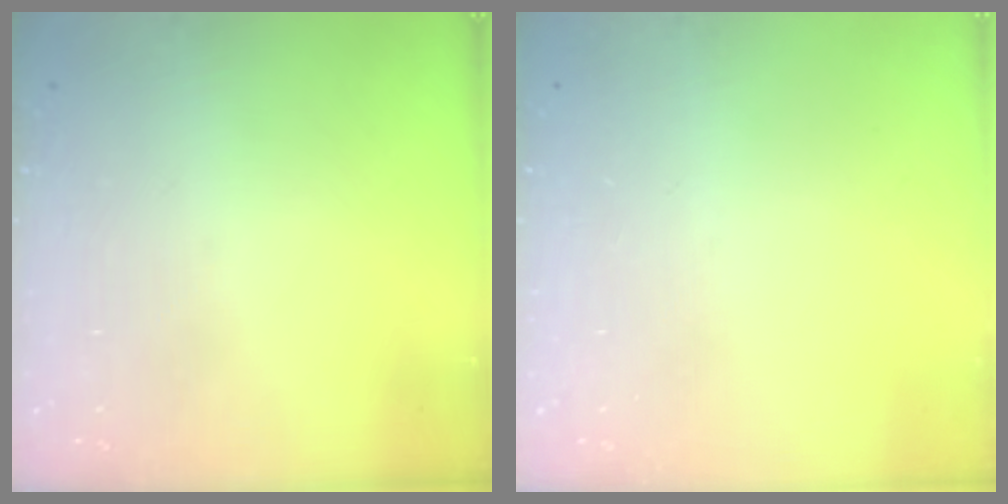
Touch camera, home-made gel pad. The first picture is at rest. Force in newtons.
{"total": 0.0}